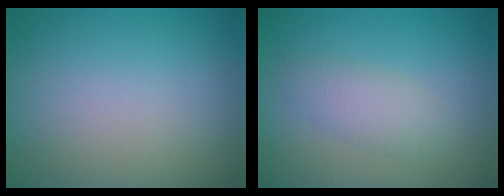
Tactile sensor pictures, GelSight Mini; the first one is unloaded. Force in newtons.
{"total": 2.3, "press": 2.3, "slide": 0.1}